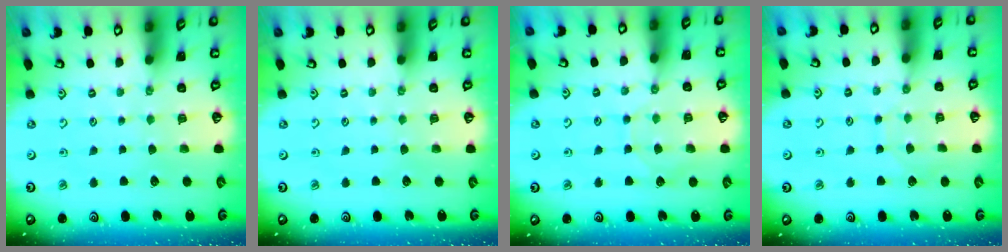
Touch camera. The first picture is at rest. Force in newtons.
{"total": 0.0}
{"total": 7.0, "press": 6.9, "slide": 0.7}
{"total": 5.7, "press": 5.7, "slide": 0.4}